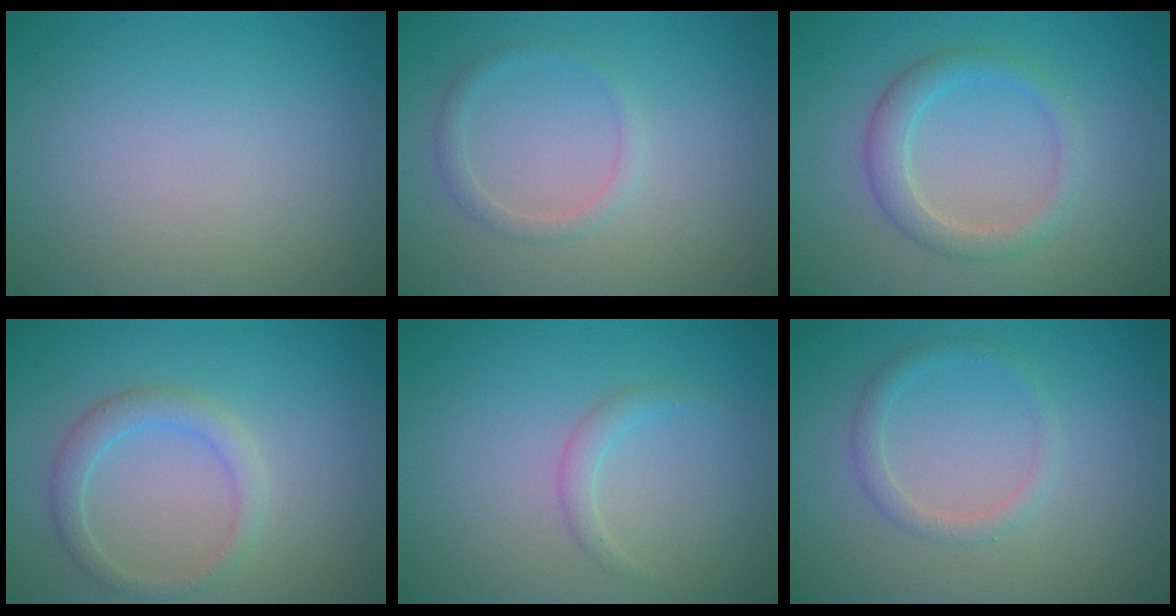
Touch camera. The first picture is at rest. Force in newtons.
{"total": 1.4, "press": 1.4, "slide": 0.1}
{"total": 2.8, "press": 2.8, "slide": 0.3}
{"total": 2.3, "press": 2.3, "slide": 0.2}
{"total": 1.2, "press": 1.2, "slide": 0.0}
{"total": 1.5, "press": 1.5, "slide": 0.1}